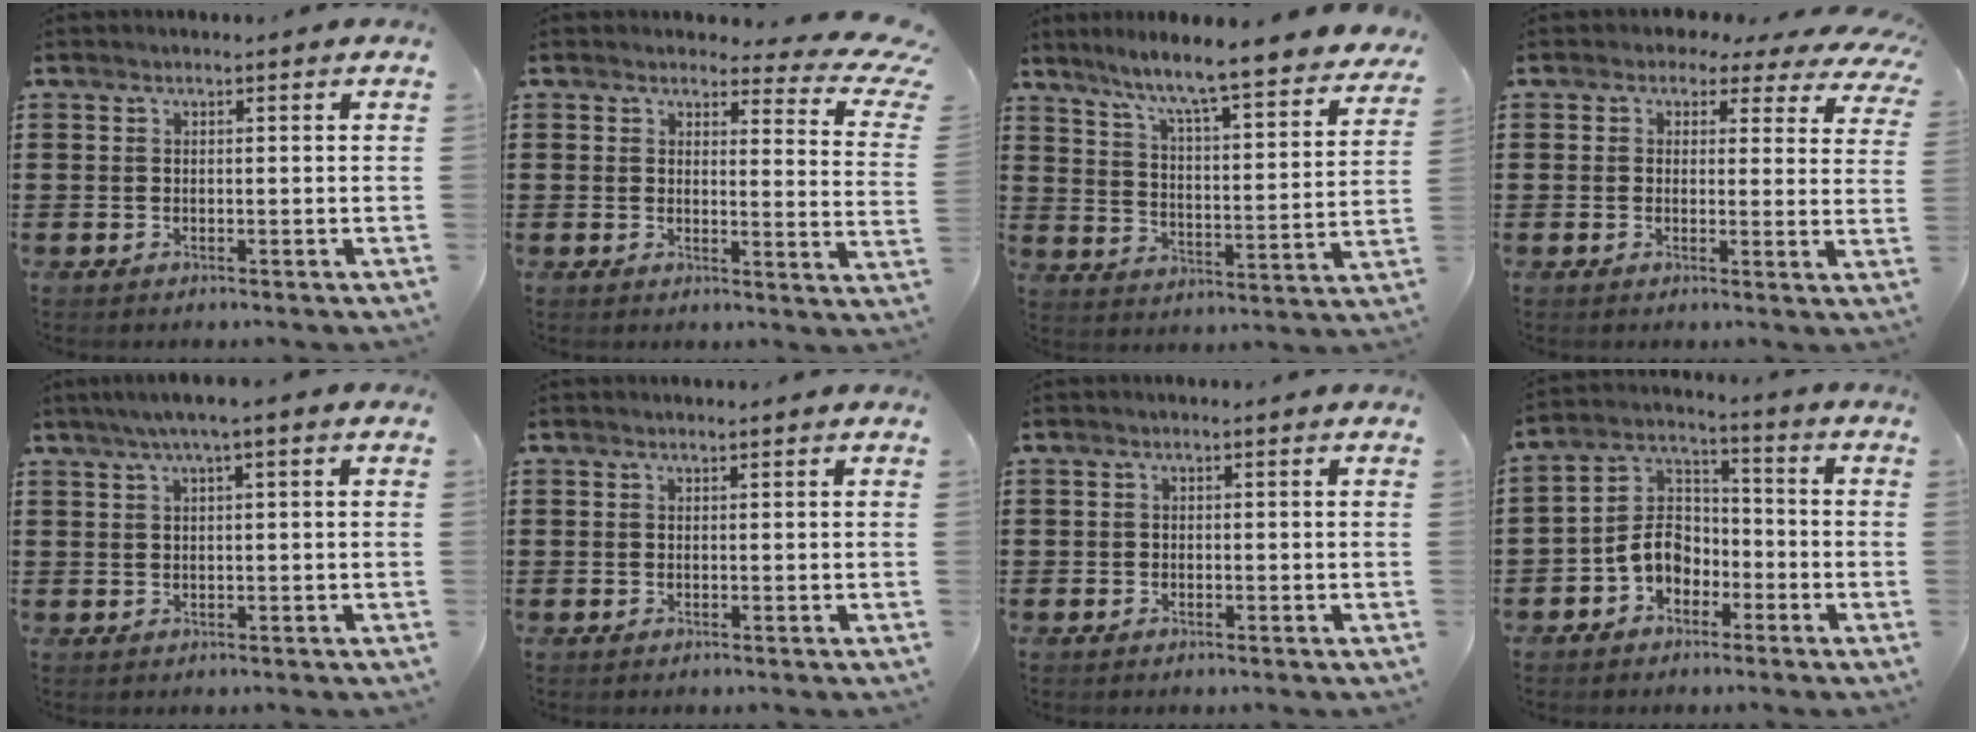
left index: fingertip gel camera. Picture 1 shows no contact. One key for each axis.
{"total": 4.0, "fx": 3.0, "fy": 1.7, "fz": 1.9, "tx": -0.039, "ty": -0.017, "tz": 0.049}
{"total": 7.1, "fx": 6.2, "fy": -0.6, "fz": 3.3, "tx": -0.084, "ty": -0.056, "tz": 0.094}
{"total": 2.5, "fx": 1.8, "fy": 1.5, "fz": 0.9, "tx": -0.024, "ty": -0.009, "tz": 0.026}
{"total": 2.6, "fx": 0.7, "fy": 0.1, "fz": 2.5, "tx": -0.045, "ty": 0.000, "tz": 0.010}
{"total": 0.0}
{"total": 0.6, "fx": -0.4, "fy": 0.5, "fz": 0.1, "tx": -0.003, "ty": 0.001, "tz": -0.009}
{"total": 6.6, "fx": -2.9, "fy": 4.9, "fz": 3.4, "tx": -0.089, "ty": 0.008, "tz": -0.062}